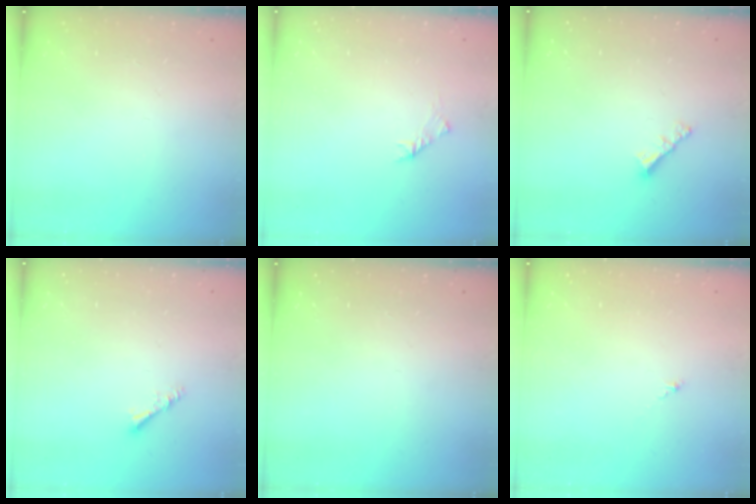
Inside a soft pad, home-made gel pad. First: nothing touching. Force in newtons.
{"total": 1.6, "press": 1.4, "slide": 0.6}
{"total": 2.9, "press": 2.9, "slide": 0.3}
{"total": 3.0, "press": 2.9, "slide": 0.6}
{"total": 0.0}
{"total": 0.0}